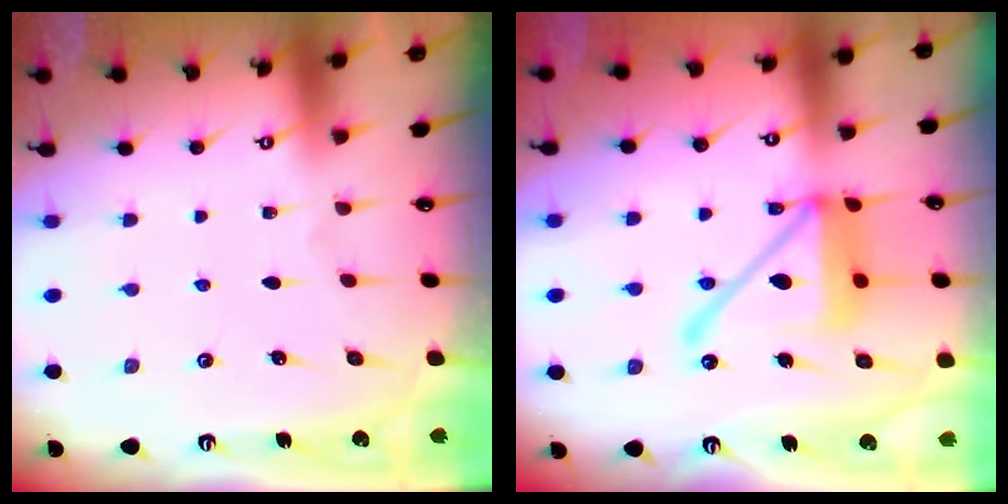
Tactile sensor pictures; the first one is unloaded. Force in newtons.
{"total": 16.8, "press": 16.7, "slide": 2.0}